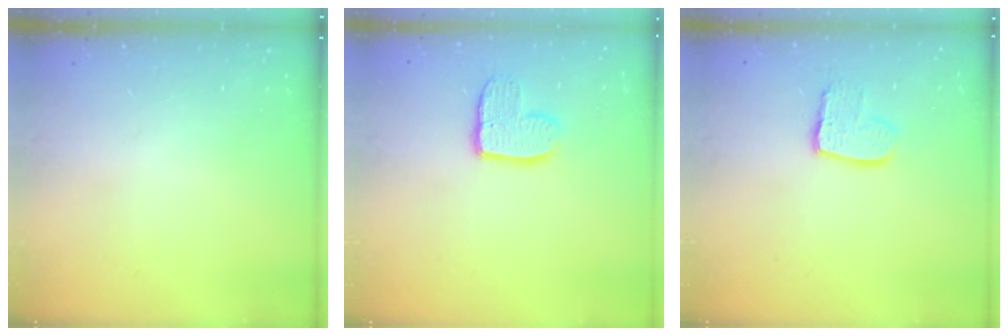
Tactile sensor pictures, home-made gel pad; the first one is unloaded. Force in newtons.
{"total": 9.2, "press": 9.2, "slide": 0.2}
{"total": 9.5, "press": 9.5, "slide": 0.7}